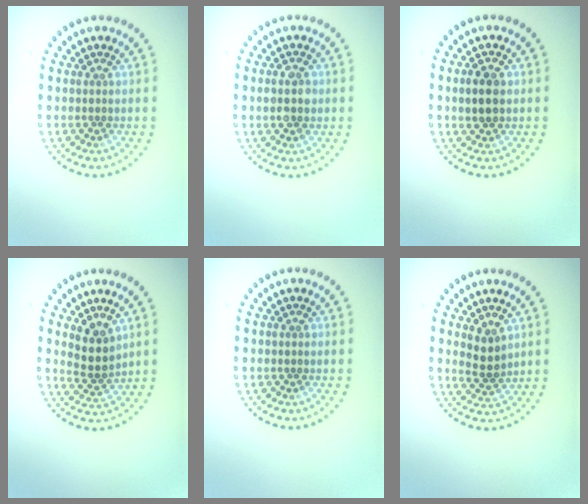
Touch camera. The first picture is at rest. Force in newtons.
{"total": 2.8, "press": 2.8, "slide": 0.2}
{"total": 2.5, "press": 2.5, "slide": 0.1}
{"total": 2.7, "press": 2.2, "slide": 1.5}
{"total": 0.0}
{"total": 2.0, "press": 1.8, "slide": 0.9}